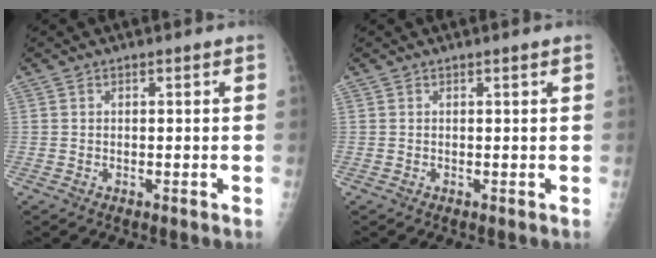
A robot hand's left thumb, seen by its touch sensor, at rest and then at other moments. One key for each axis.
{"total": 0.5, "fx": 0.3, "fy": -0.2, "fz": 0.4, "tx": -0.018, "ty": -0.005, "tz": 0.009}